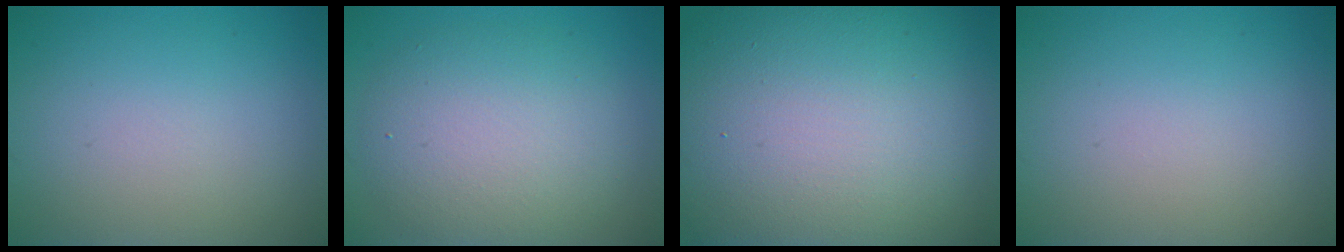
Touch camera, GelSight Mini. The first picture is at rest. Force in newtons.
{"total": 6.2, "press": 6.2, "slide": 0.7}
{"total": 21.2, "press": 21.1, "slide": 1.4}
{"total": 0.0}